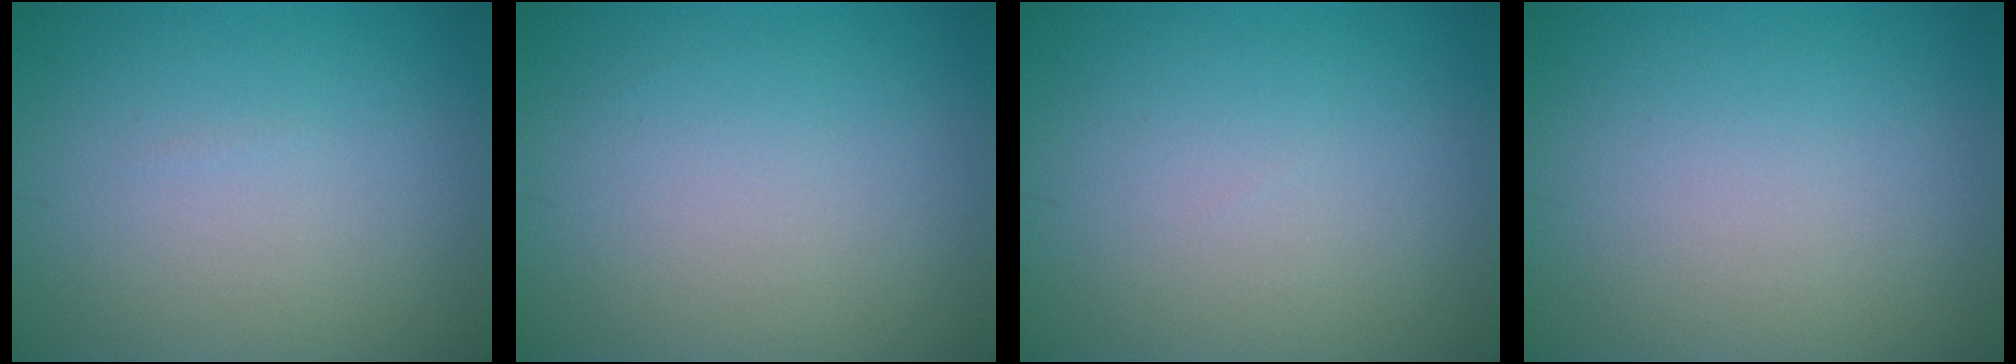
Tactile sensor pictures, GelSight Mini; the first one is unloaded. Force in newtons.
{"total": 0.0}
{"total": 0.0}
{"total": 0.0}